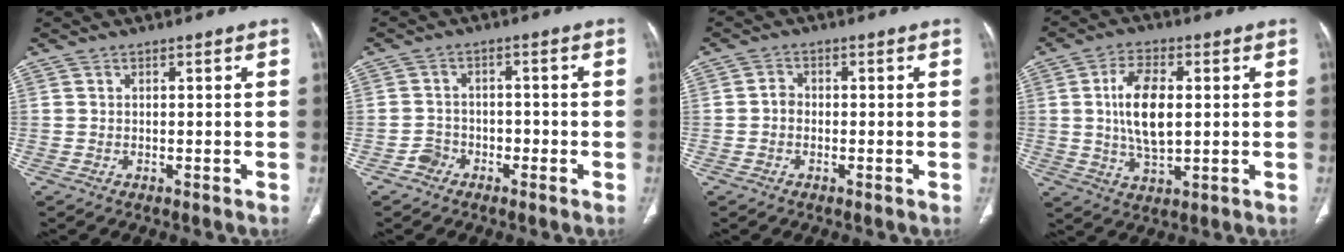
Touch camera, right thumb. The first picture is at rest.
{"total": 3.2, "force": [-1.9, 2.5, 0.5], "torque": [0.004, 0.021, -0.037]}
{"total": 2.0, "force": [-0.4, 1.6, 1.0], "torque": [-0.011, 0.008, -0.012]}
{"total": 10.2, "force": [1.1, 5.0, 8.9], "torque": [-0.165, -0.006, 0.023]}